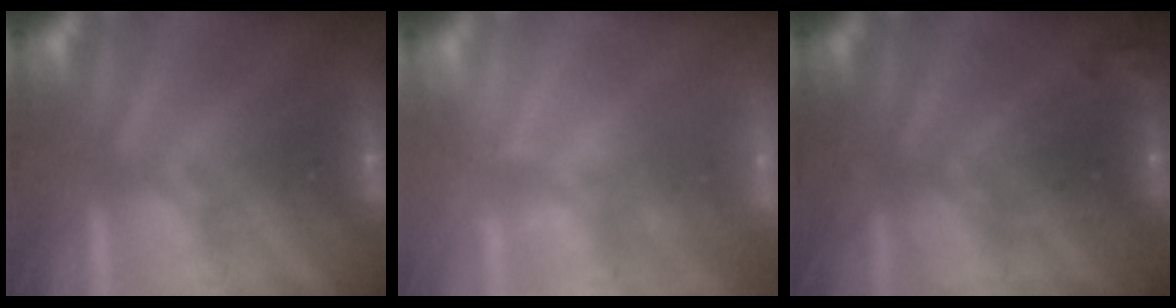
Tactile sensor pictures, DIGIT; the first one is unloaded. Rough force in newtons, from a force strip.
{"total": 2.2}
{"total": 7.7}